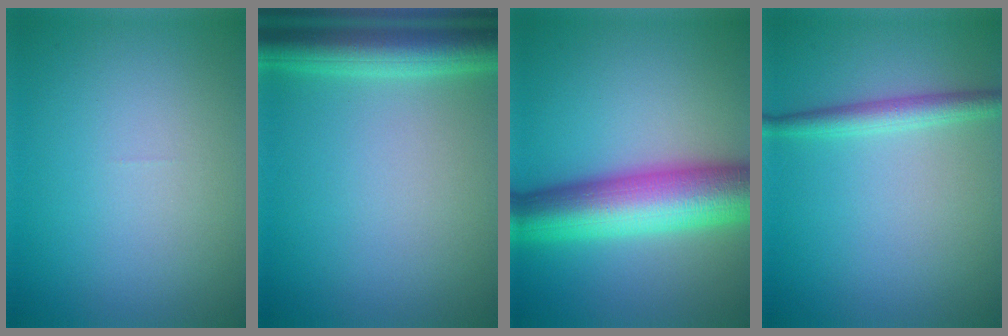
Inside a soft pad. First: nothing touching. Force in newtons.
{"total": 5.1, "press": 5.1, "slide": 0.2}
{"total": 10.2, "press": 10.2, "slide": 0.3}
{"total": 2.4, "press": 2.4, "slide": 0.0}